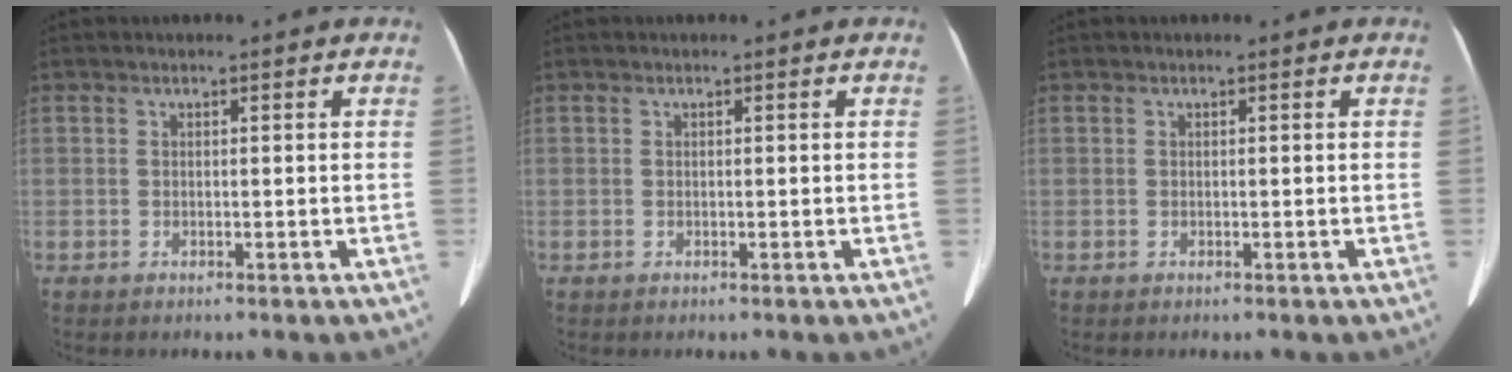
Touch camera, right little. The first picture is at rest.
{"total": 0.0}
{"total": 0.0}